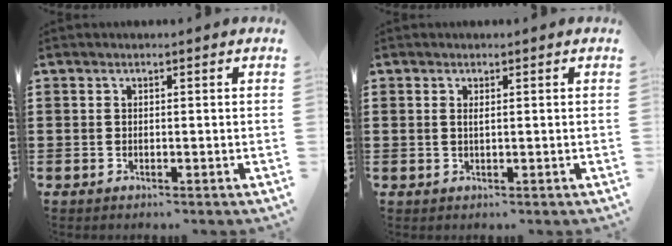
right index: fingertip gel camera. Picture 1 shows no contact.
{"total": 0.6, "force": [0.2, 0.2, 0.6], "torque": [-0.013, 0.000, 0.005]}